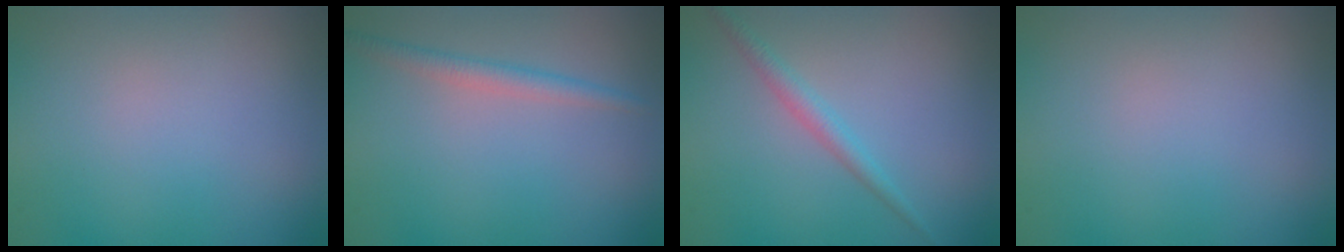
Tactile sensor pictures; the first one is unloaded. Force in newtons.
{"total": 2.0, "press": 2.0, "slide": 0.0}
{"total": 1.8, "press": 1.8, "slide": 0.0}
{"total": 0.0}